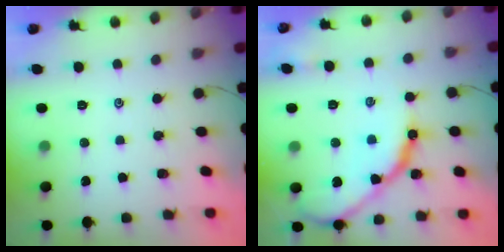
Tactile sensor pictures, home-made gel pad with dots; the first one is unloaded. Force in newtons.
{"total": 14.8, "press": 14.7, "slide": 1.1}